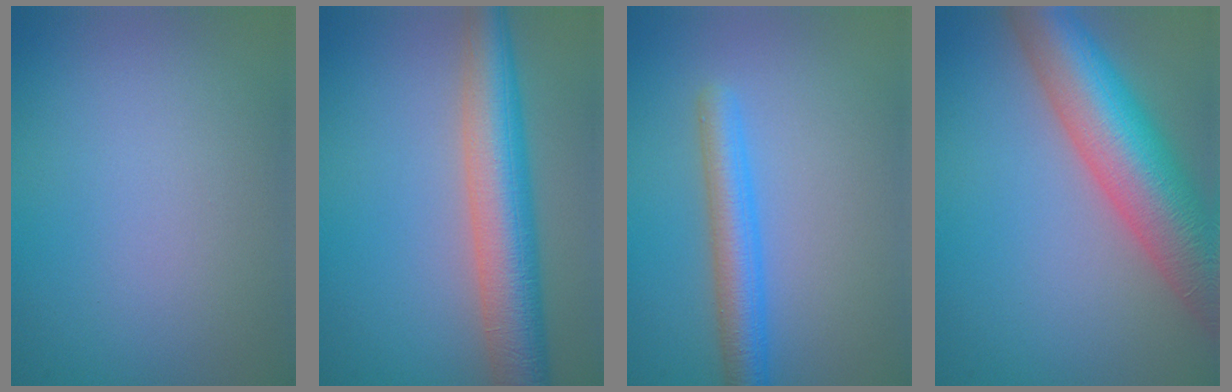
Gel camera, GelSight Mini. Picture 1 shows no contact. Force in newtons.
{"total": 7.7, "press": 7.7, "slide": 0.3}
{"total": 3.9, "press": 3.9, "slide": 0.0}
{"total": 11.3, "press": 11.3, "slide": 0.6}